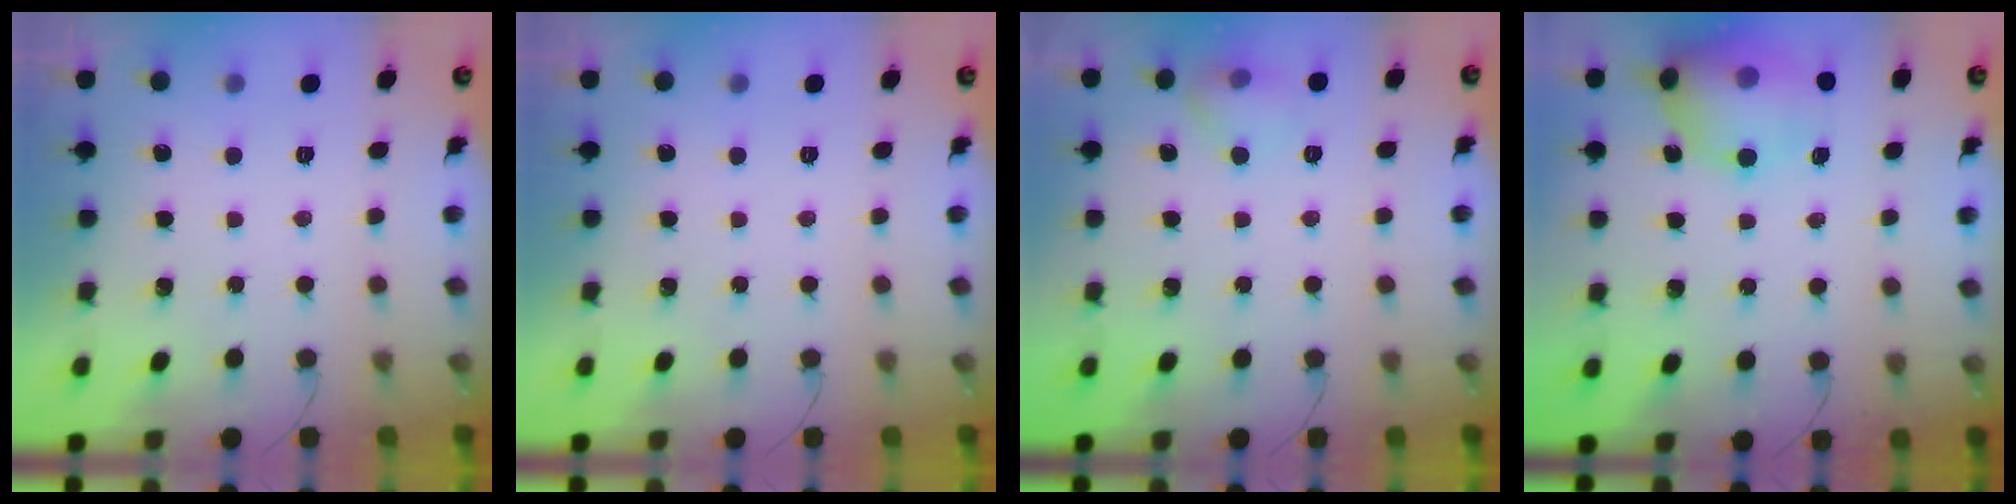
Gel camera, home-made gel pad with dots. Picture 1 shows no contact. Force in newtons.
{"total": 0.0}
{"total": 9.9, "press": 7.0, "slide": 7.0}
{"total": 14.8, "press": 14.7, "slide": 2.1}